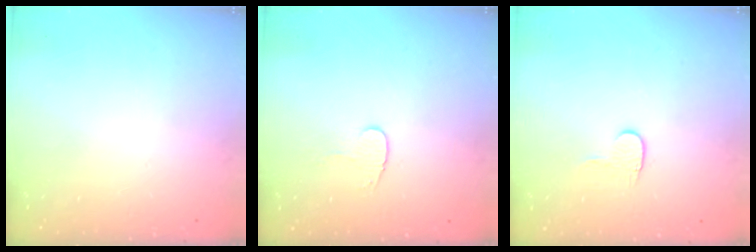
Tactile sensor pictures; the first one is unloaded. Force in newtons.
{"total": 4.4, "press": 4.4, "slide": 0.5}
{"total": 4.5, "press": 4.5, "slide": 0.4}